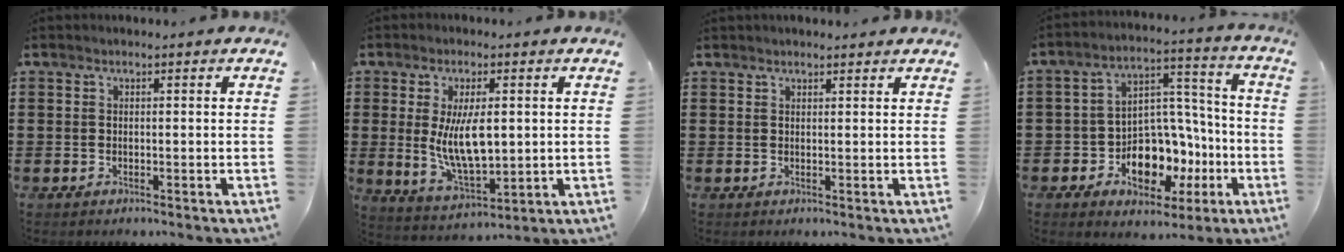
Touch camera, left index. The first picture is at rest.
{"total": 8.9, "force": [1.1, 3.8, 7.9], "torque": [-0.154, -0.007, 0.012]}
{"total": 1.1, "force": [1.0, 0.2, 0.1], "torque": [-0.005, 0.002, 0.020]}
{"total": 9.3, "force": [-3.4, 7.3, 4.5], "torque": [-0.073, 0.011, -0.052]}